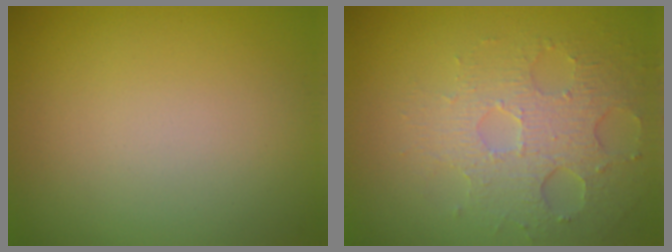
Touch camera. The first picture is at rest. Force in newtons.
{"total": 3.6, "press": 3.3, "slide": 1.5}